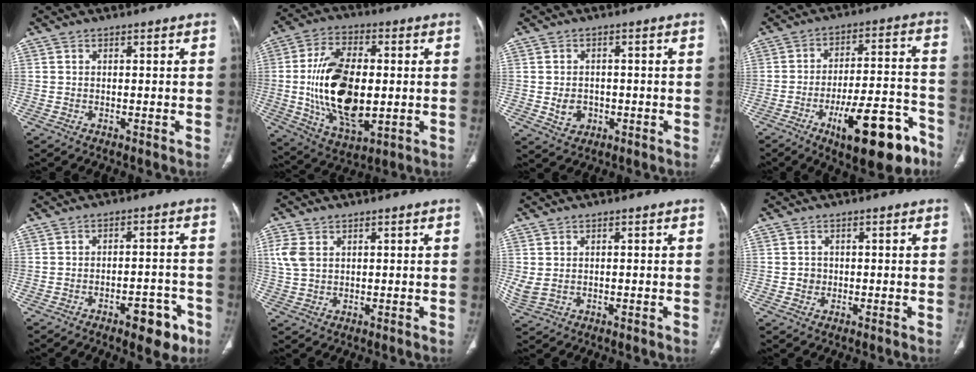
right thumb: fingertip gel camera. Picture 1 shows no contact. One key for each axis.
{"total": 19.6, "fx": -0.6, "fy": 10.5, "fz": 16.5, "tx": -0.295, "ty": -0.006, "tz": -0.001}
{"total": 4.2, "fx": -0.9, "fy": 3.5, "fz": 2.2, "tx": -0.023, "ty": 0.005, "tz": -0.007}
{"total": 18.8, "fx": -10.5, "fy": 6.4, "fz": 14.3, "tx": -0.181, "ty": 0.073, "tz": -0.150}
{"total": 7.8, "fx": -4.4, "fy": 3.4, "fz": 5.4, "tx": -0.046, "ty": 0.032, "tz": -0.056}
{"total": 4.8, "fx": 1.4, "fy": 3.5, "fz": 2.9, "tx": -0.067, "ty": 0.002, "tz": 0.035}
{"total": 3.0, "fx": 0.0, "fy": 2.1, "fz": 2.2, "tx": -0.060, "ty": 0.003, "tz": 0.010}
{"total": 1.8, "fx": -0.1, "fy": 1.7, "fz": 0.5, "tx": 0.002, "ty": 0.006, "tz": -0.002}